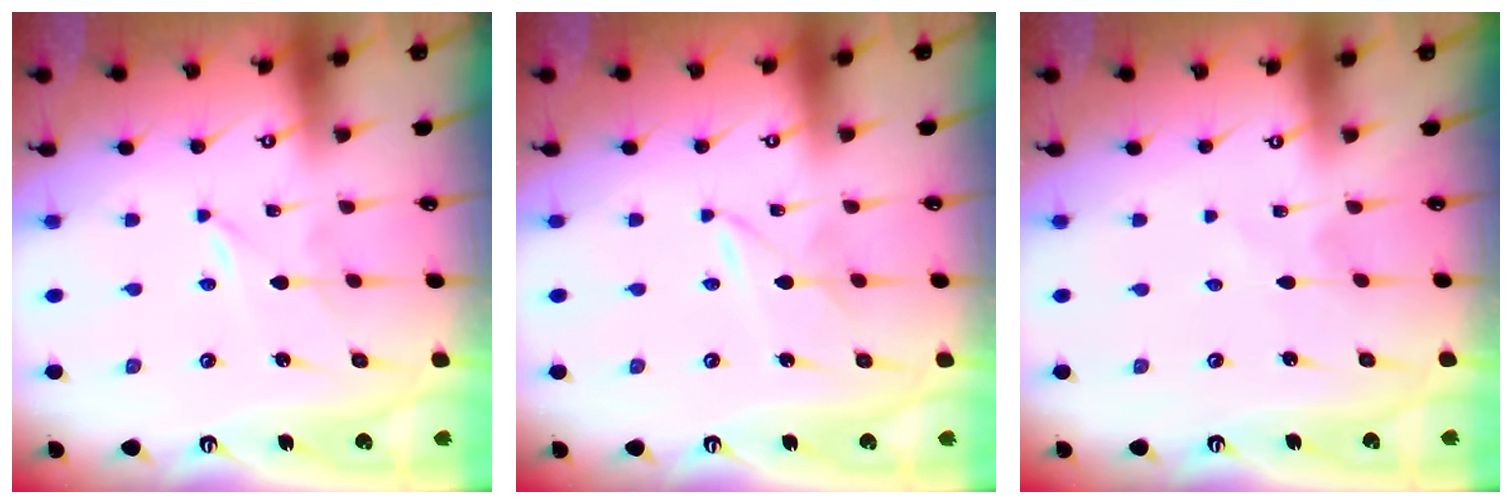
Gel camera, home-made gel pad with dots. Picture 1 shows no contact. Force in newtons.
{"total": 1.7, "press": 1.7, "slide": 0.0}
{"total": 1.2, "press": 1.1, "slide": 0.2}